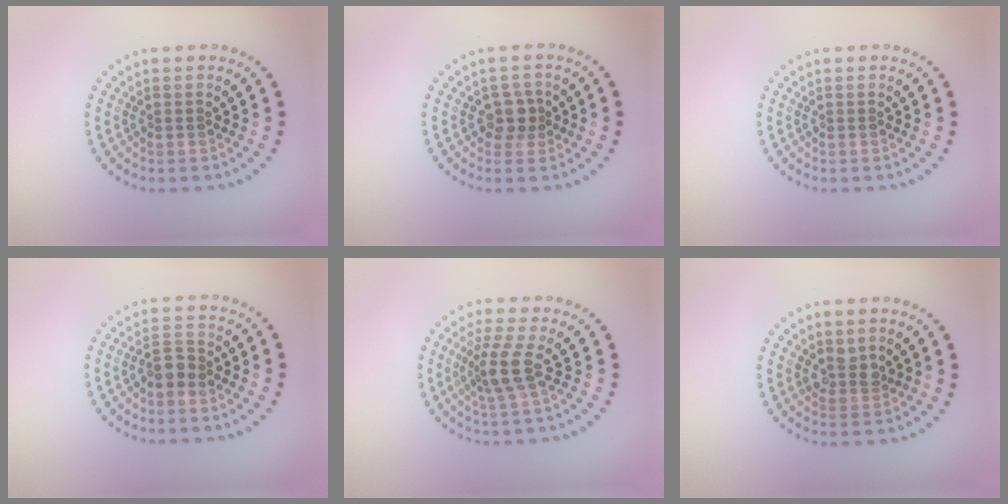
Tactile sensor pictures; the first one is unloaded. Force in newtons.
{"total": 2.0, "press": 1.7, "slide": 1.0}
{"total": 0.0}
{"total": 2.0, "press": 1.7, "slide": 1.0}
{"total": 2.9, "press": 2.2, "slide": 2.0}
{"total": 1.7, "press": 1.5, "slide": 0.8}